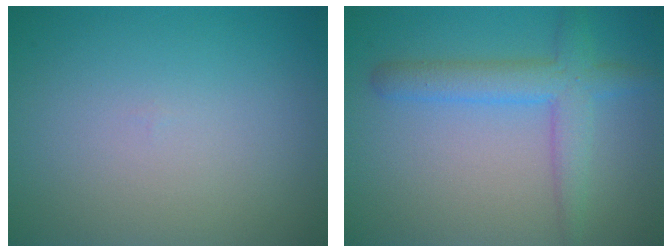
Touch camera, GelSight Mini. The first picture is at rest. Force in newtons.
{"total": 4.0, "press": 4.0, "slide": 0.2}